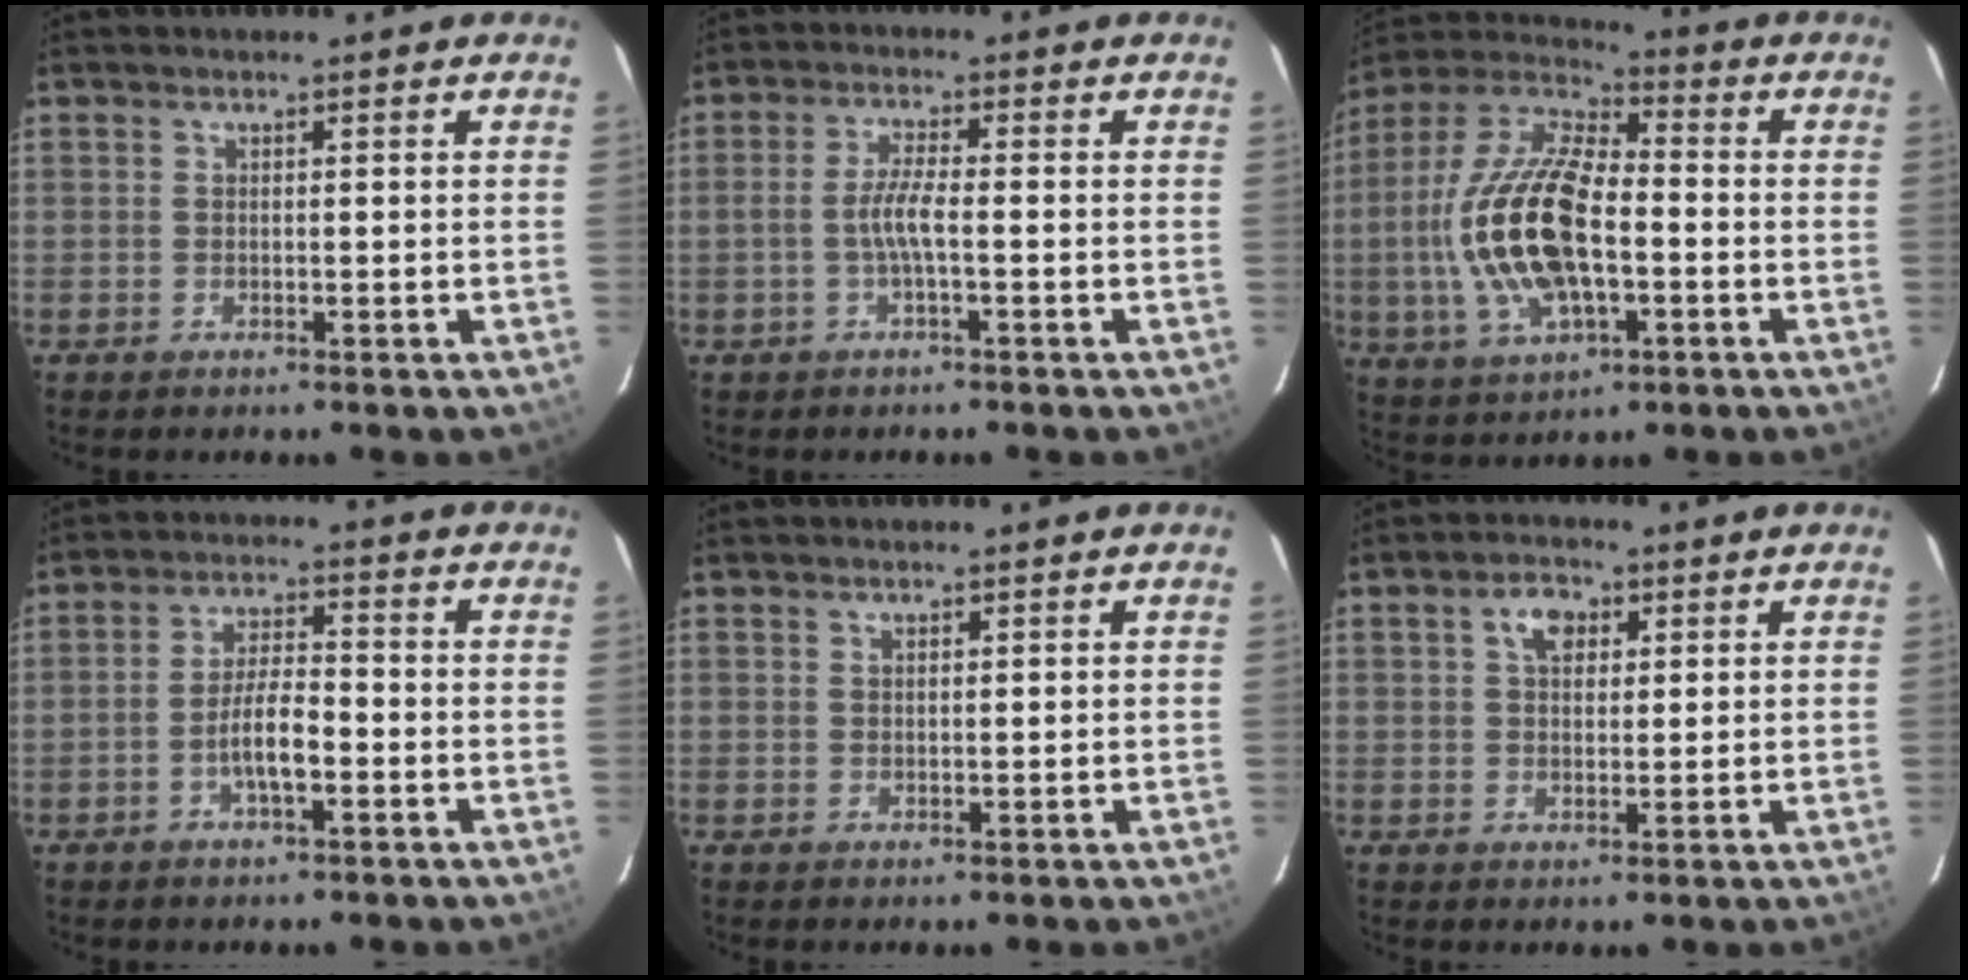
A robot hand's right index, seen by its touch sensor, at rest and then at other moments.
{"total": 4.1, "force": [-1.1, 0.2, 3.9], "torque": [-0.081, 0.003, -0.020]}
{"total": 19.9, "force": [-2.9, 9.1, 17.4], "torque": [-0.364, 0.002, -0.056]}
{"total": 6.0, "force": [-2.2, 1.6, 5.3], "torque": [-0.105, 0.007, -0.040]}
{"total": 0.9, "force": [0.7, 0.4, 0.4], "torque": [-0.005, 0.002, 0.012]}
{"total": 4.4, "force": [1.7, 2.9, 2.8], "torque": [-0.043, 0.014, 0.030]}